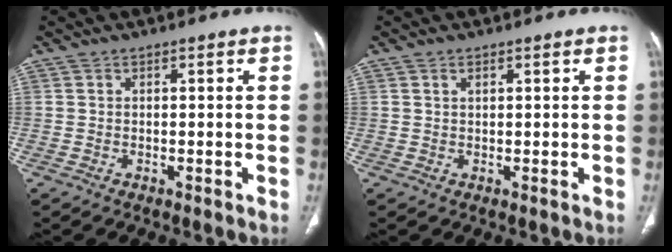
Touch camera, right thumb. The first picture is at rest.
{"total": 0.9, "force": [0.5, 0.4, 0.6], "torque": [-0.008, 0.002, 0.008]}